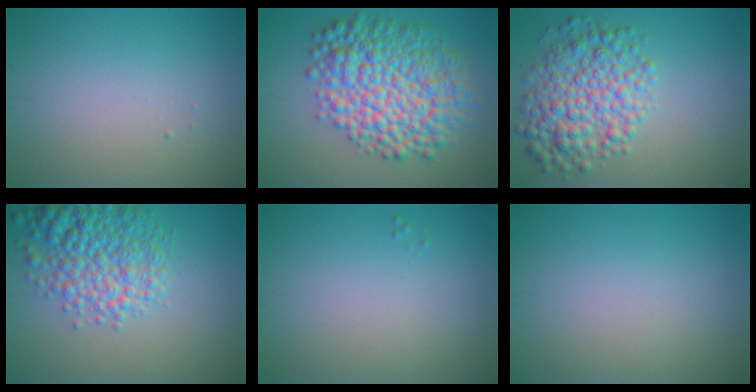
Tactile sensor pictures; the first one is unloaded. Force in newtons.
{"total": 10.0, "press": 10.0, "slide": 0.1}
{"total": 6.2, "press": 6.2, "slide": 0.0}
{"total": 6.4, "press": 6.4, "slide": 0.3}
{"total": 0.0}
{"total": 0.0}